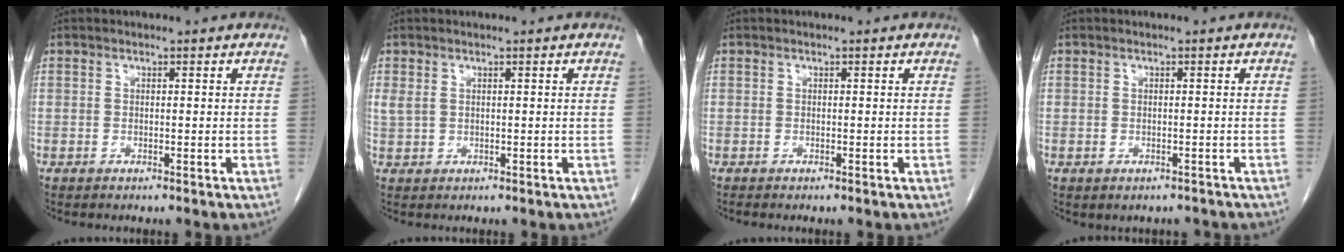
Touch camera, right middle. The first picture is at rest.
{"total": 1.7, "force": [0.7, 1.0, 1.1], "torque": [-0.034, 0.011, 0.025]}
{"total": 0.0}
{"total": 2.0, "force": [-1.6, 1.0, 0.9], "torque": [-0.018, -0.001, -0.013]}